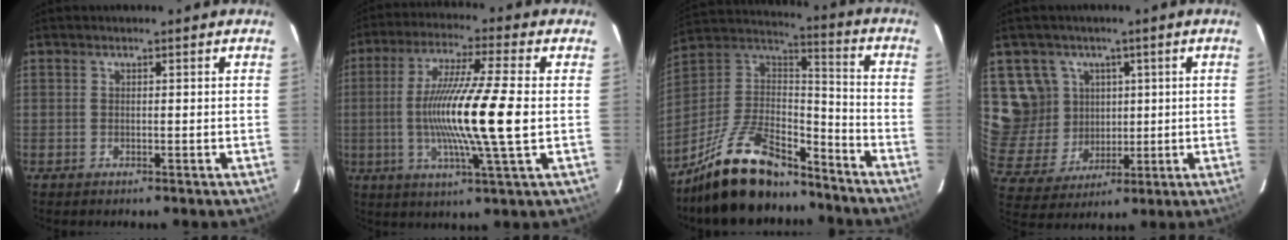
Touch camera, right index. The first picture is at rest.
{"total": 15.8, "force": [-1.2, -0.5, 15.7], "torque": [-0.284, -0.012, -0.025]}
{"total": 21.4, "force": [-16.3, 7.8, 11.4], "torque": [-0.238, 0.004, -0.273]}
{"total": 11.4, "force": [4.3, 10.3, 2.3], "torque": [-0.070, 0.004, 0.099]}